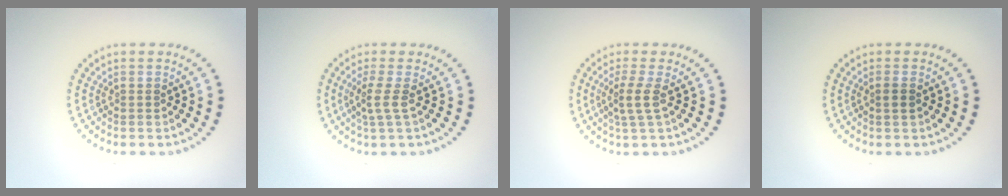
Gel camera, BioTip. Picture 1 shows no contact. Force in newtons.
{"total": 1.8, "press": 1.4, "slide": 1.2}
{"total": 2.1, "press": 1.6, "slide": 1.4}
{"total": 1.0, "press": 1.0, "slide": 0.4}